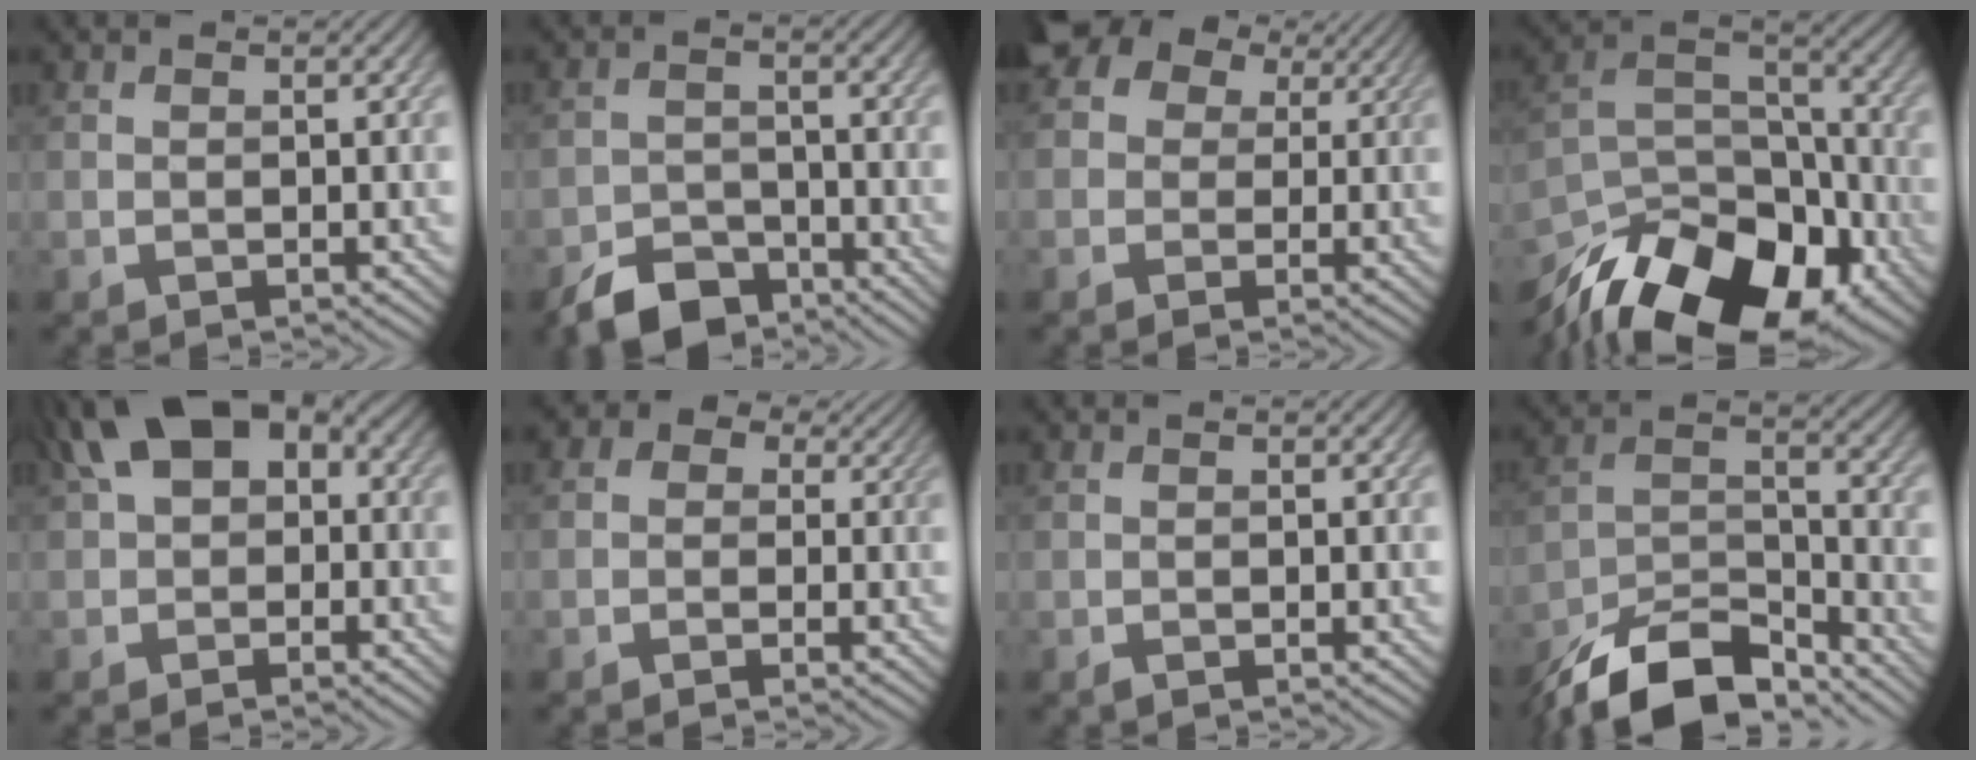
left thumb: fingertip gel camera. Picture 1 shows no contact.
{"total": 6.1, "force": [-4.9, 2.8, 2.5], "torque": [-0.044, -0.006, -0.095]}
{"total": 8.9, "force": [4.0, 6.7, 4.3], "torque": [-0.100, 0.034, 0.033]}
{"total": 17.9, "force": [-12.9, 8.5, 9.1], "torque": [-0.197, -0.041, -0.199]}
{"total": 9.3, "force": [1.9, 6.1, 6.7], "torque": [-0.119, 0.014, 0.018]}
{"total": 4.4, "force": [1.0, 3.7, 2.2], "torque": [-0.026, 0.010, -0.017]}
{"total": 0.0}
{"total": 11.8, "force": [-9.7, 3.8, 5.5], "torque": [-0.104, -0.008, -0.181]}